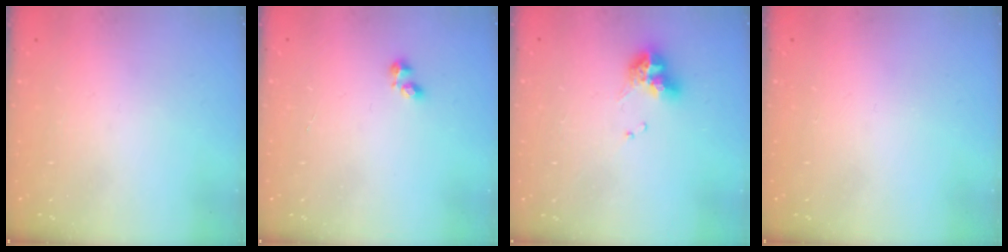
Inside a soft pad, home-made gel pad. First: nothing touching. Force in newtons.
{"total": 2.2, "press": 2.1, "slide": 0.7}
{"total": 9.8, "press": 9.7, "slide": 1.2}
{"total": 0.0}